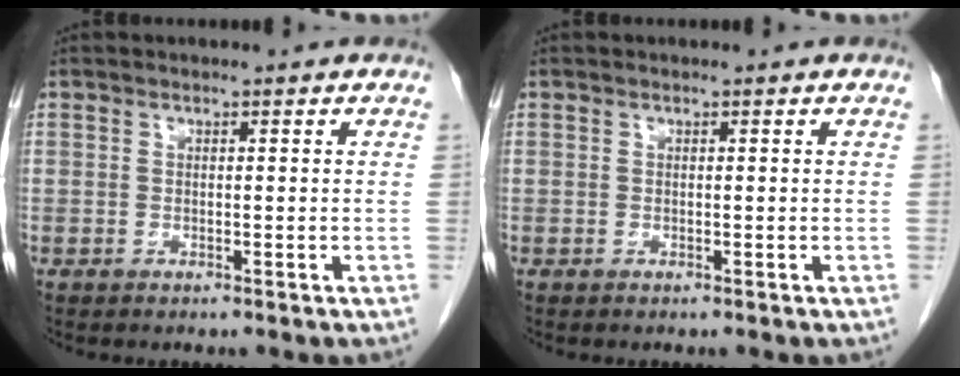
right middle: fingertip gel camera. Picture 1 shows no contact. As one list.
[{"total": 0.0}]